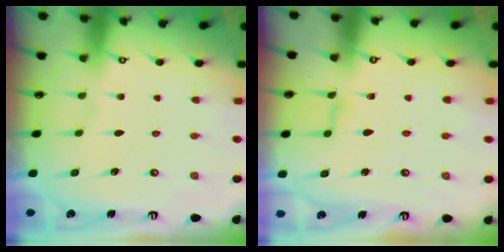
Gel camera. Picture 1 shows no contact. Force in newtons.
{"total": 6.0, "press": 6.0, "slide": 0.6}